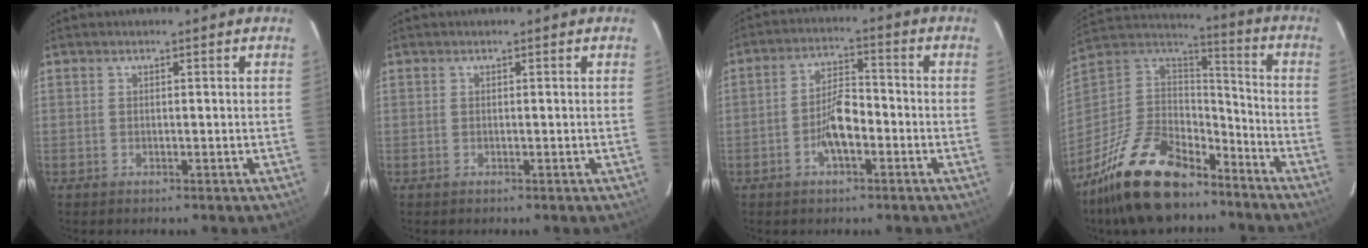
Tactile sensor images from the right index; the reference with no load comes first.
{"total": 0.0}
{"total": 5.4, "force": [-2.3, 2.1, 4.4], "torque": [-0.088, 0.010, -0.037]}
{"total": 23.6, "force": [-16.6, 11.0, 12.6], "torque": [-0.271, 0.004, -0.274]}